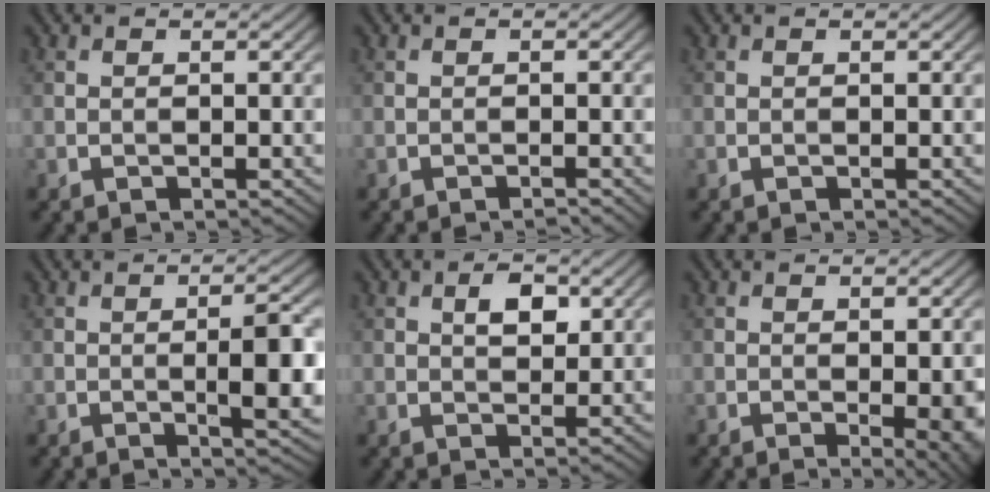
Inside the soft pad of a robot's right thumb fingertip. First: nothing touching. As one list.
[{"total": 0.8, "force": [-0.6, -0.1, 0.5], "torque": [-0.008, 0.002, -0.015]}, {"total": 0.0}, {"total": 5.5, "force": [-0.5, 1.3, 5.3], "torque": [-0.086, 0.000, -0.006]}, {"total": 3.0, "force": [1.1, 1.6, 2.3], "torque": [-0.037, 0.001, 0.019]}, {"total": 3.4, "force": [-0.6, 0.6, 3.3], "torque": [-0.048, -0.007, -0.005]}]